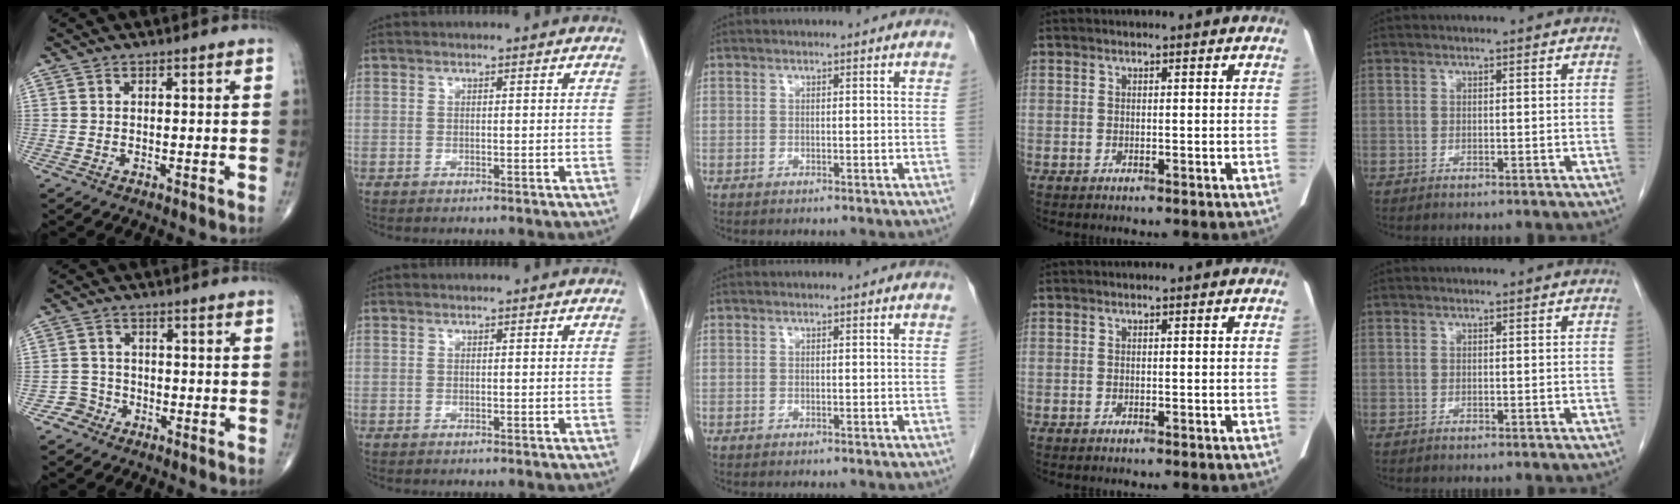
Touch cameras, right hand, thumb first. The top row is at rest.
{"thumb": {"total": 2.9, "force": [-1.7, 2.3, -0.5], "torque": [0.025, 0.014, -0.039]}}